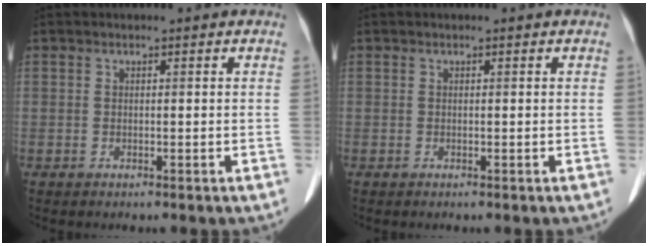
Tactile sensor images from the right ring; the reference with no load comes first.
{"total": 0.0}